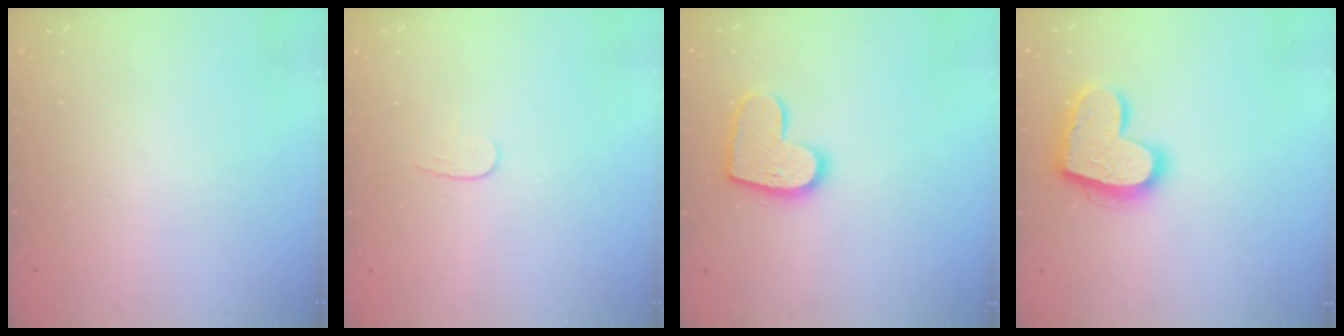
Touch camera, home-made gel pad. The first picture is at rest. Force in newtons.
{"total": 3.7, "press": 3.7, "slide": 0.4}
{"total": 13.5, "press": 13.5, "slide": 0.8}
{"total": 17.6, "press": 17.6, "slide": 1.4}